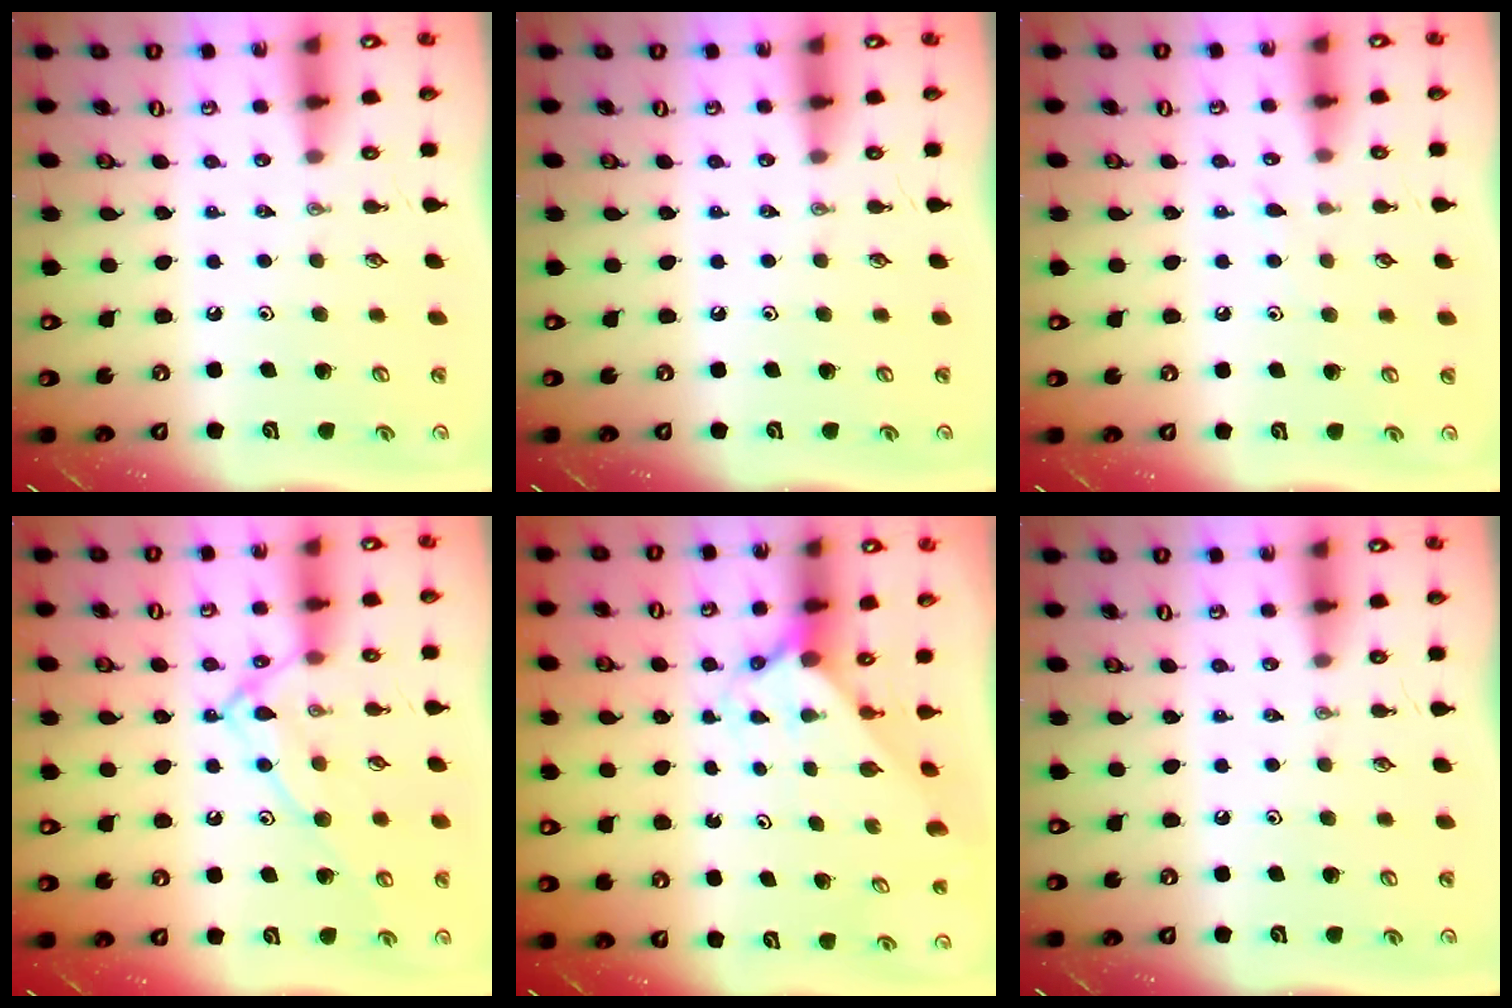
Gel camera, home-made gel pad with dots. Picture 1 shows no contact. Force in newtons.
{"total": 0.0}
{"total": 5.1, "press": 5.0, "slide": 0.7}
{"total": 11.6, "press": 11.6, "slide": 0.5}
{"total": 1.6, "press": 1.6, "slide": 0.1}
{"total": 0.0}